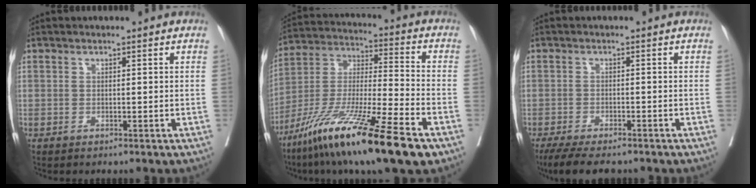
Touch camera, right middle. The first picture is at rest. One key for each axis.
{"total": 21.2, "fx": -13.1, "fy": 1.4, "fz": 16.7, "tx": -0.309, "ty": -0.050, "tz": -0.234}
{"total": 9.2, "fx": -7.5, "fy": 2.4, "fz": 4.7, "tx": -0.067, "ty": -0.011, "tz": -0.116}